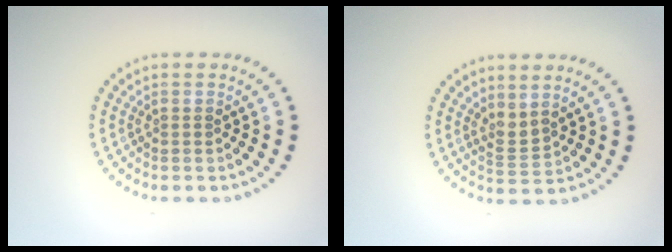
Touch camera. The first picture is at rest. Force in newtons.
{"total": 1.6, "press": 1.2, "slide": 1.0}